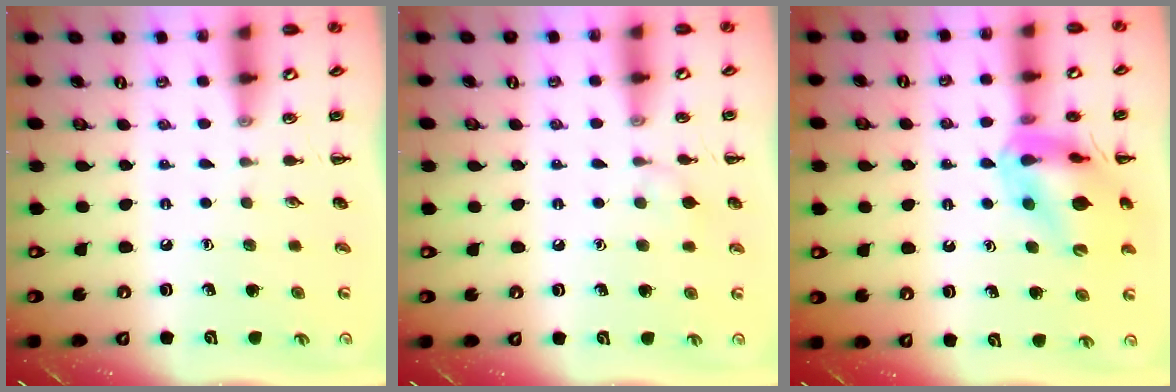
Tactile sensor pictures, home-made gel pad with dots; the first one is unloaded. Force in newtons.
{"total": 4.9, "press": 4.6, "slide": 1.8}
{"total": 15.7, "press": 15.5, "slide": 2.5}